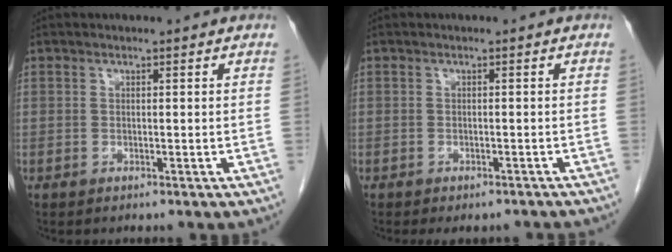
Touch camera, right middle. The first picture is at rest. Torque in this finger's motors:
{"motor_torque": [1.09, -1.05, 0.43, 0.08]}